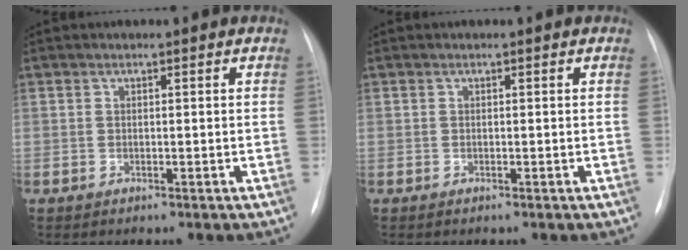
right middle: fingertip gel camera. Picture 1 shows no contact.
{"total": 0.0}